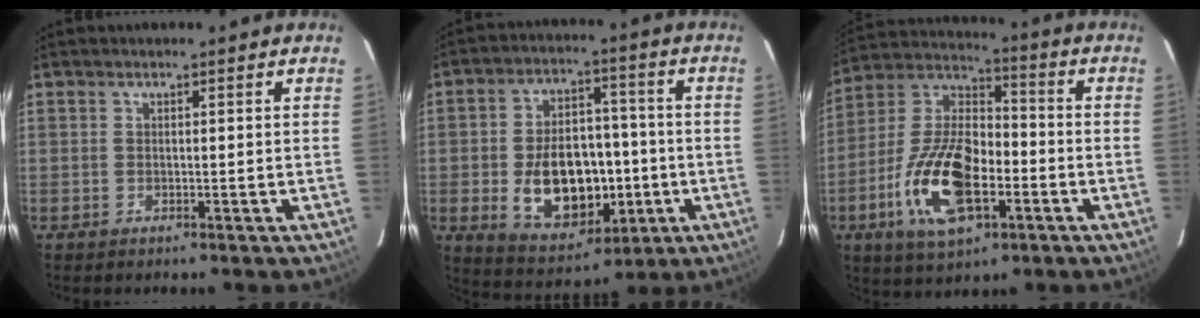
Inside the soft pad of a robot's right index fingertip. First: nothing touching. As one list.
[{"total": 16.0, "force": [-3.2, 10.2, 11.9], "torque": [-0.227, 0.013, -0.025]}, {"total": 18.7, "force": [-6.5, 9.4, 14.9], "torque": [-0.309, 0.000, -0.116]}]